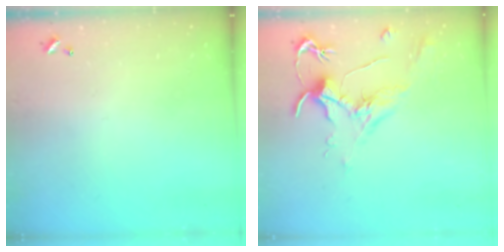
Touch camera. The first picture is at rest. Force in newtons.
{"total": 2.0, "press": 1.8, "slide": 0.8}